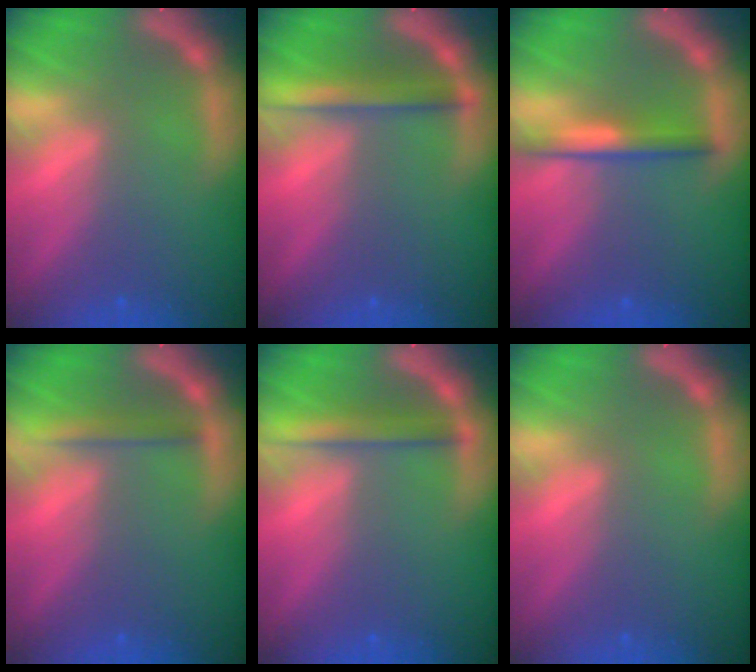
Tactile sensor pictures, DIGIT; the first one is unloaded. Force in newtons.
{"total": 3.5}
{"total": 3.0}
{"total": 2.0}
{"total": 2.9}
{"total": 0.0}